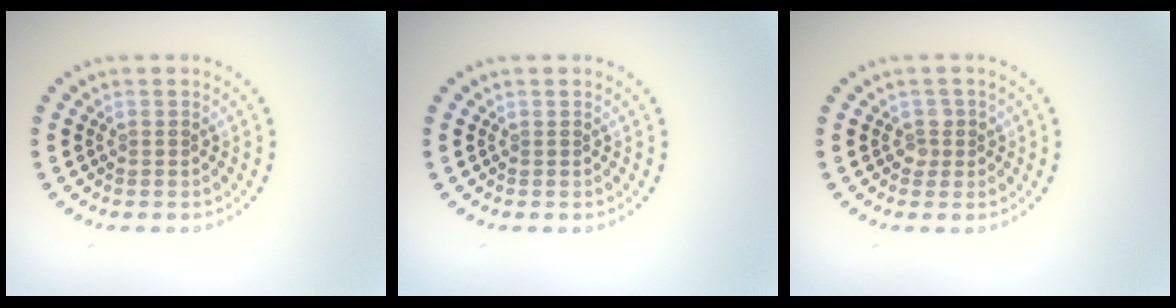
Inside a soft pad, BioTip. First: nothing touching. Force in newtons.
{"total": 0.0}
{"total": 1.2, "press": 1.1, "slide": 0.5}